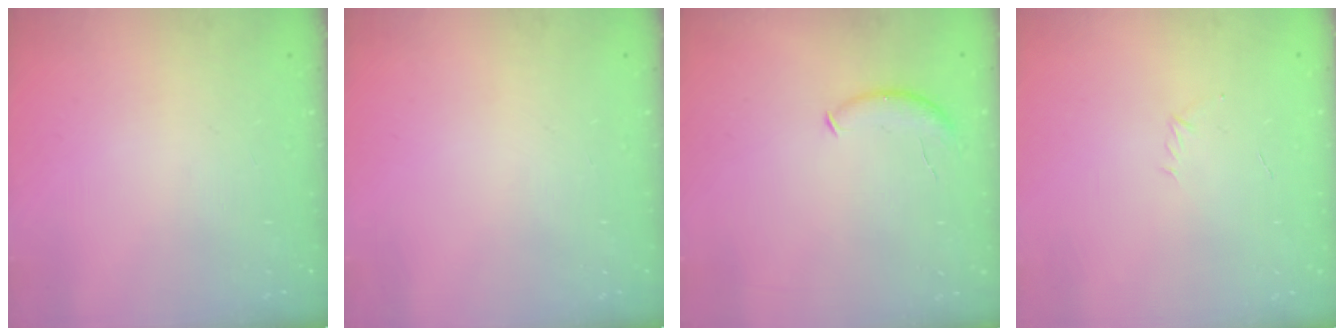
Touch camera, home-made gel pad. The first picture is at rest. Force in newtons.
{"total": 0.0}
{"total": 6.8, "press": 6.8, "slide": 0.6}
{"total": 2.9, "press": 2.8, "slide": 0.7}